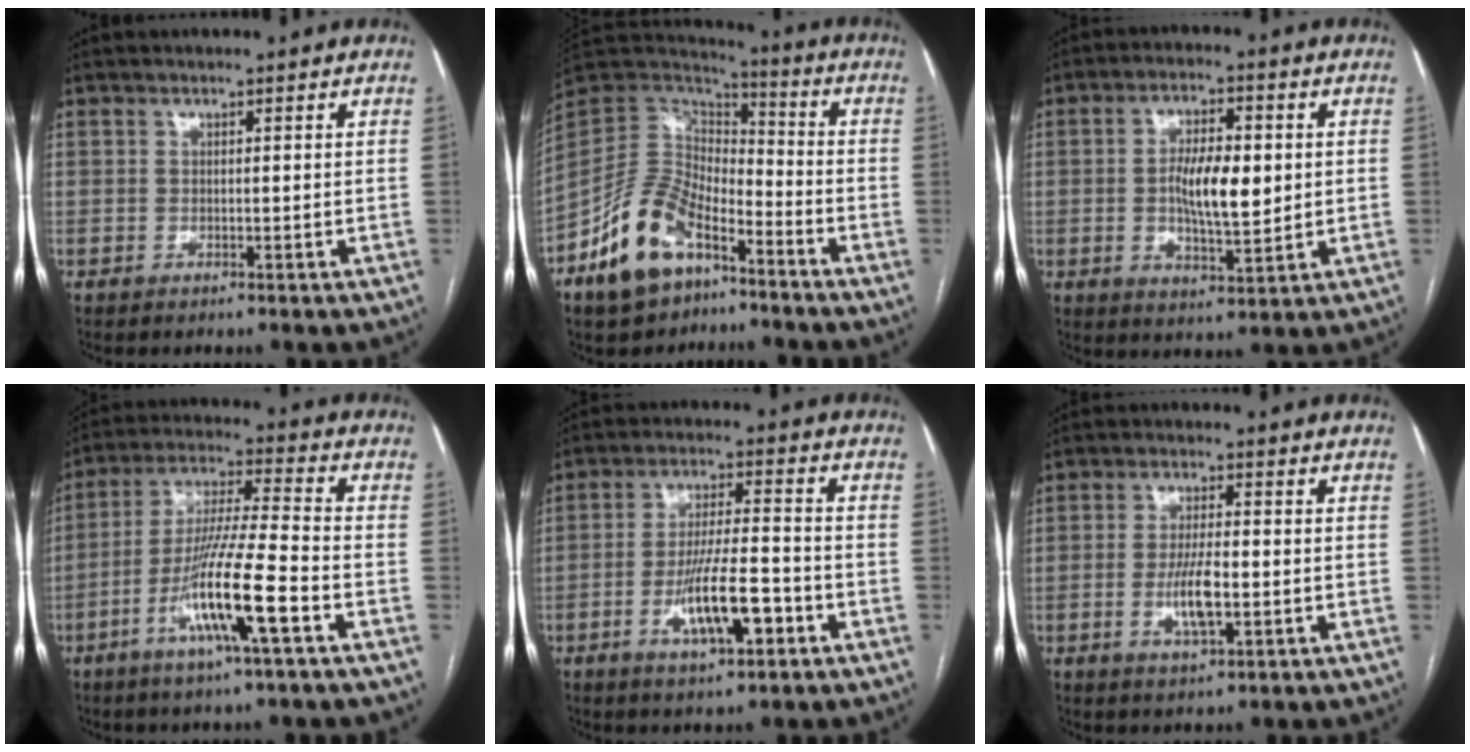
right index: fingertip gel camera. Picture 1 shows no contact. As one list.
[{"total": 14.2, "force": [-8.7, 7.2, 8.6], "torque": [-0.175, 0.016, -0.164]}, {"total": 9.1, "force": [0.2, 3.1, 8.5], "torque": [-0.155, 0.004, 0.005]}, {"total": 13.9, "force": [-5.7, 0.0, 12.6], "torque": [-0.248, -0.007, -0.107]}, {"total": 10.3, "force": [-4.1, 2.2, 9.1], "torque": [-0.171, 0.001, -0.067]}, {"total": 6.1, "force": [-1.4, 1.5, 5.7], "torque": [-0.115, -0.003, -0.023]}]